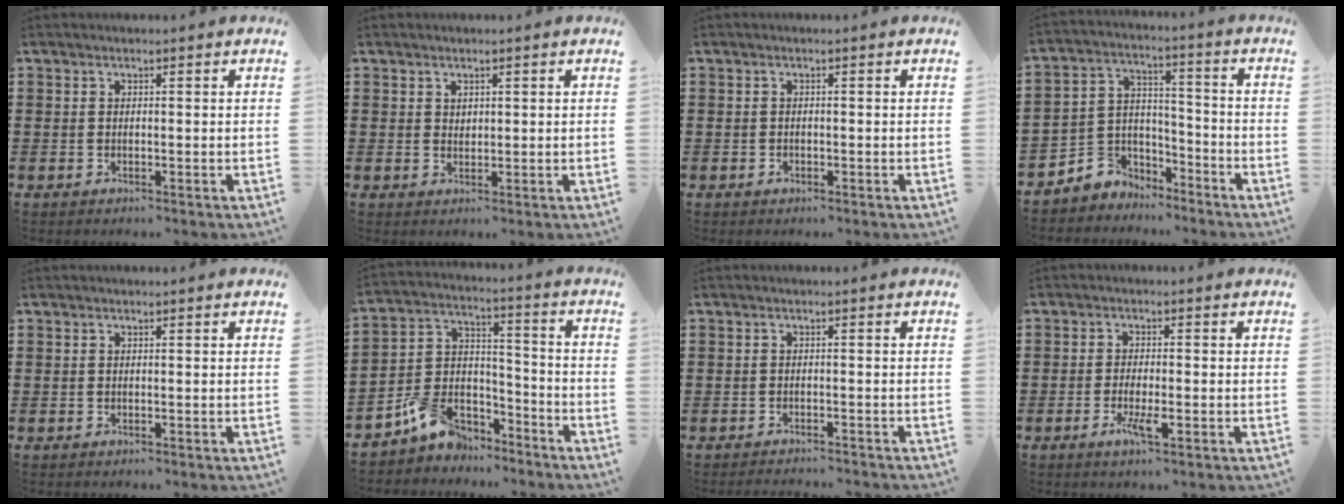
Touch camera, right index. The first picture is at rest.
{"total": 1.3, "force": [1.0, 0.7, 0.2], "torque": [-0.005, 0.003, 0.020]}
{"total": 0.6, "force": [-0.4, 0.4, 0.2], "torque": [-0.005, 0.002, -0.009]}
{"total": 4.6, "force": [-3.4, 3.1, -0.5], "torque": [-0.019, 0.000, -0.074]}
{"total": 0.0}
{"total": 7.5, "force": [-5.9, 4.2, 1.9], "torque": [-0.057, 0.020, -0.116]}
{"total": 1.3, "force": [-1.3, -0.3, 0.0], "torque": [-0.003, 0.001, -0.026]}
{"total": 3.4, "force": [-1.4, 0.8, 3.0], "torque": [-0.062, -0.005, -0.028]}